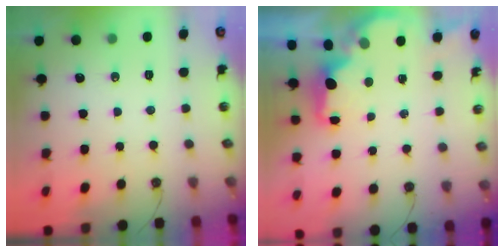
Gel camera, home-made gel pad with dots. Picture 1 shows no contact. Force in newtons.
{"total": 1.9, "press": 1.8, "slide": 0.7}